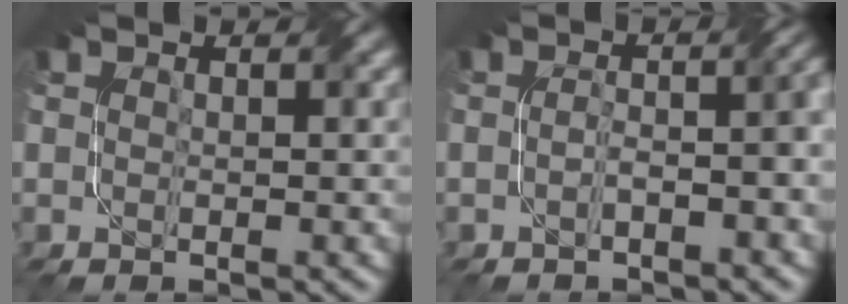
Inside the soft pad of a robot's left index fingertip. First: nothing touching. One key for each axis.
{"total": 3.4, "fx": -0.9, "fy": 1.2, "fz": 3.1, "tx": -0.032, "ty": 0.011, "tz": -0.017}